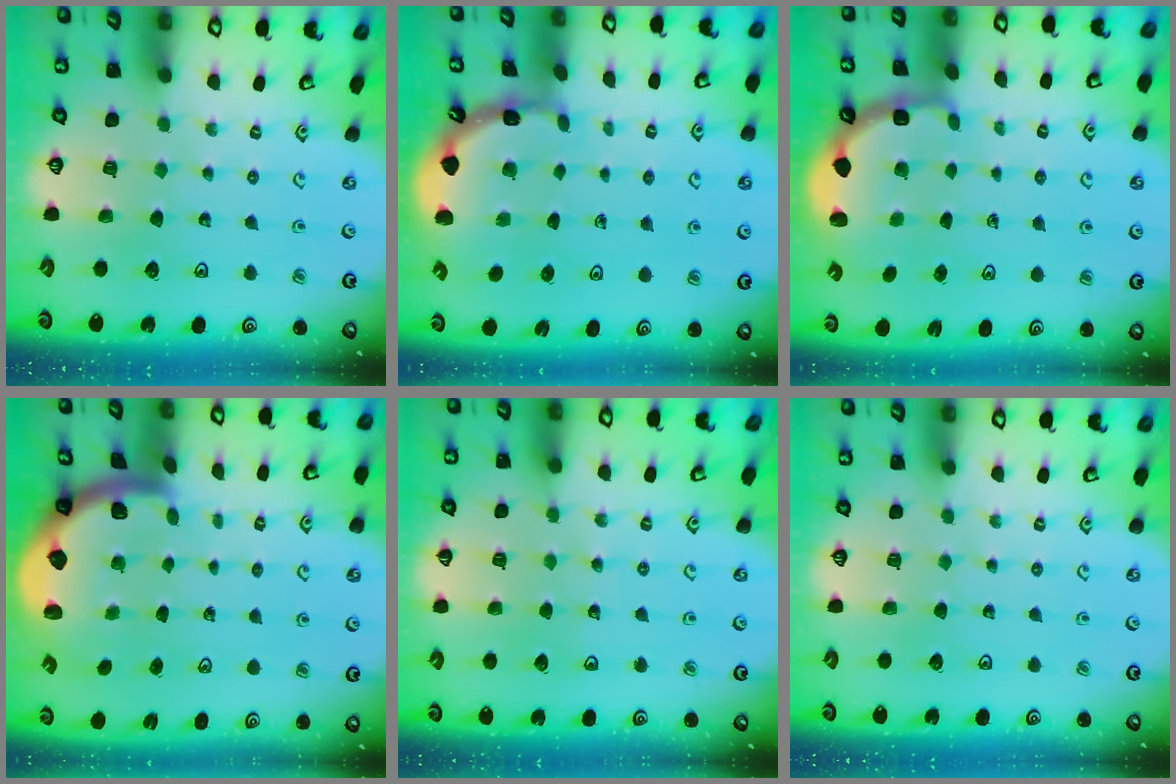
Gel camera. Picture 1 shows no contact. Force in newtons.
{"total": 1.7, "press": 1.7, "slide": 0.1}
{"total": 2.7, "press": 2.1, "slide": 1.7}
{"total": 1.9, "press": 1.8, "slide": 0.5}
{"total": 3.2, "press": 3.0, "slide": 0.8}
{"total": 0.0}